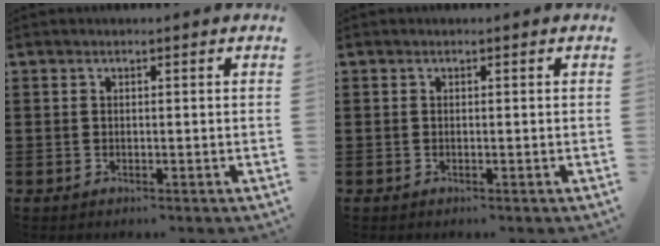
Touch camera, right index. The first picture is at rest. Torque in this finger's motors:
{"motor_torque": [0.08, 0.28, 0.00, 0.00]}